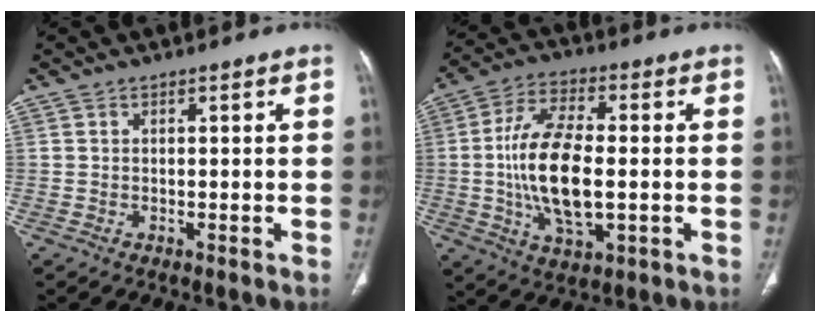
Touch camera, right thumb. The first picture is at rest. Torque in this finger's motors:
{"motor_torque": [2.32, 2.69, 2.06, -0.38, 0.66]}